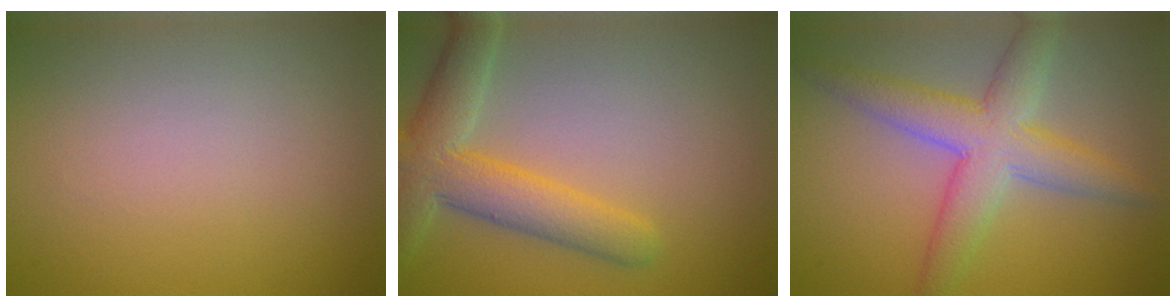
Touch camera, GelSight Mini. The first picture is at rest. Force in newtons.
{"total": 6.0, "press": 6.0, "slide": 0.4}
{"total": 5.8, "press": 5.8, "slide": 0.1}